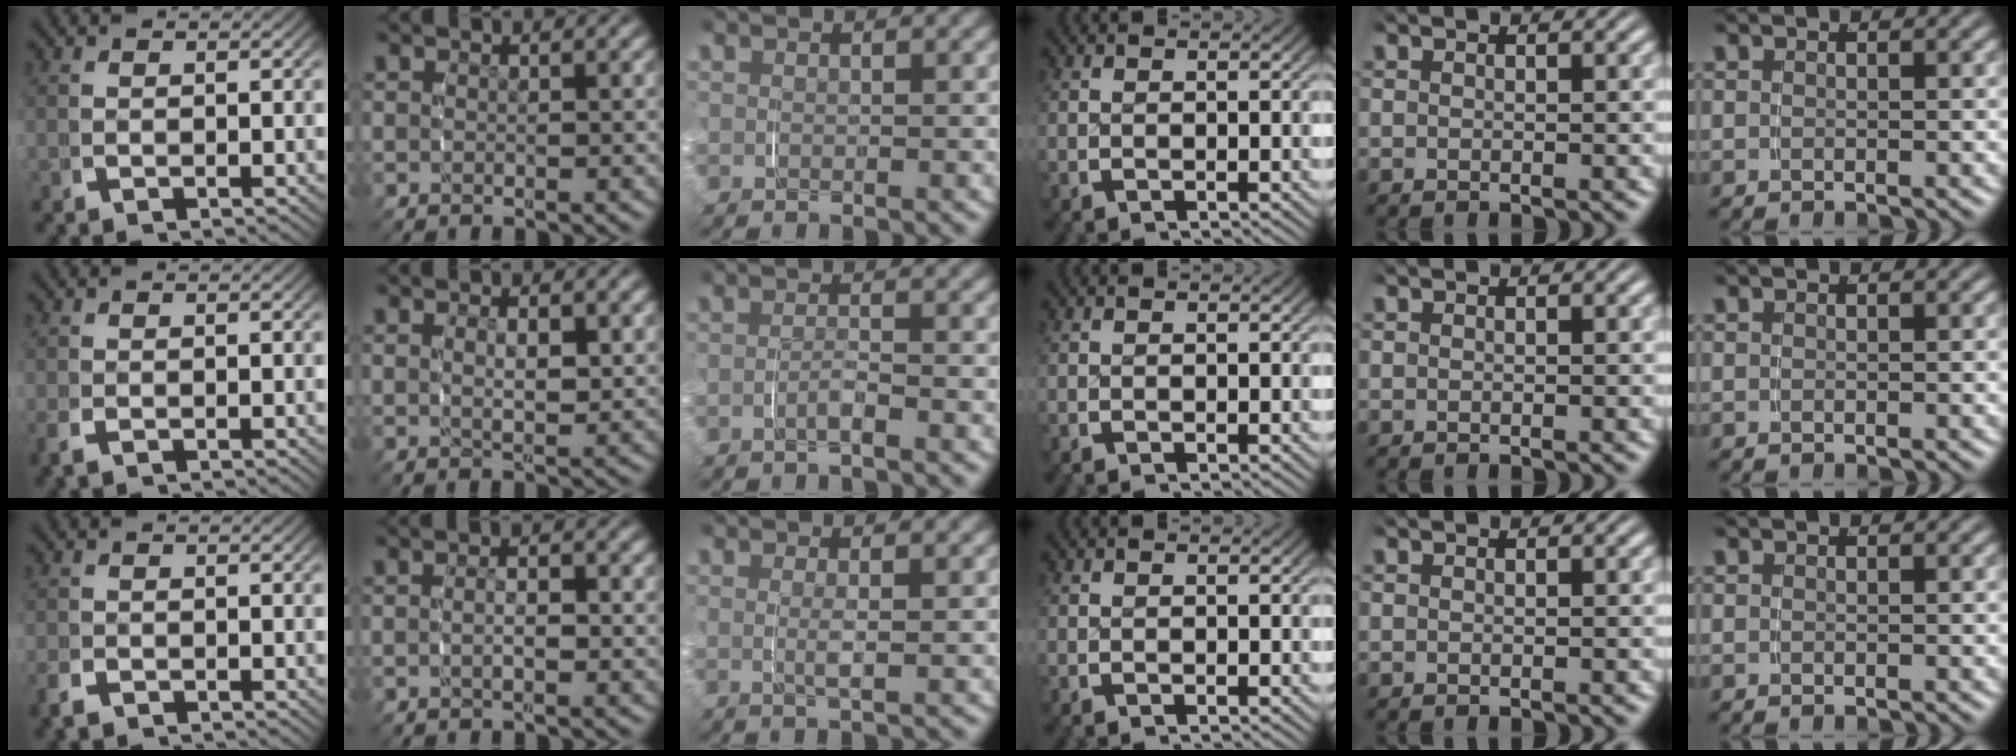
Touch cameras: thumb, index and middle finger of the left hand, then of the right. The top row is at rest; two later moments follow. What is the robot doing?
{"motion": "grasp_and_lifting", "object": "toothpaste"}